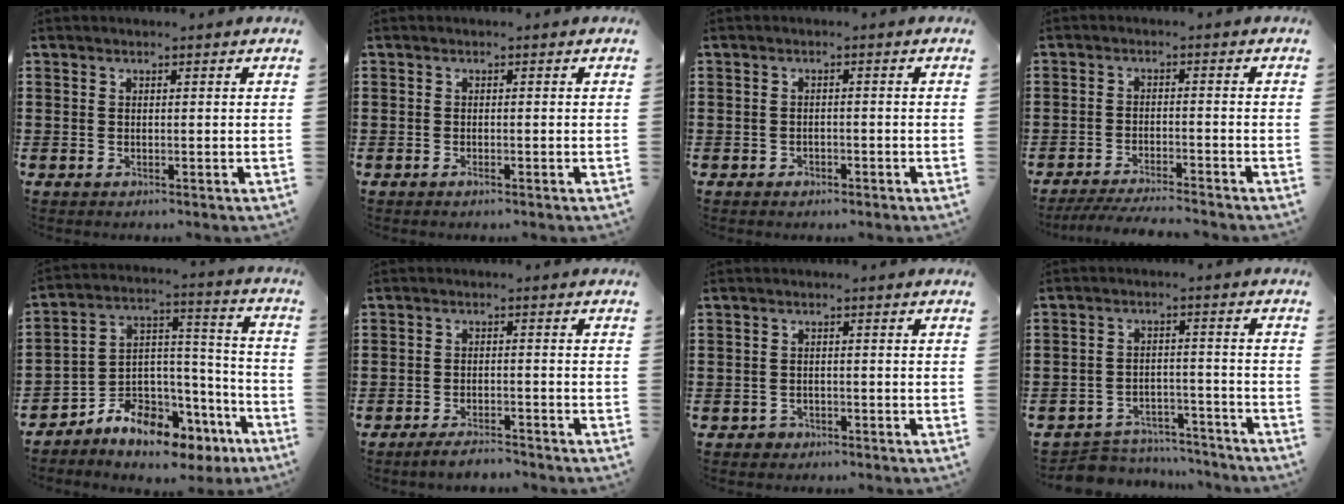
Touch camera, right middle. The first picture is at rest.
{"total": 0.6, "force": [-0.3, 0.1, 0.4], "torque": [-0.009, -0.002, -0.006]}
{"total": 1.0, "force": [-0.8, 0.6, 0.1], "torque": [-0.005, 0.001, -0.018]}
{"total": 3.9, "force": [-3.8, -0.1, 1.1], "torque": [-0.024, -0.006, -0.077]}
{"total": 8.1, "force": [-7.2, 3.4, 1.3], "torque": [-0.035, 0.015, -0.136]}
{"total": 2.7, "force": [-2.5, 0.3, 1.0], "torque": [-0.017, 0.002, -0.049]}
{"total": 1.0, "force": [-0.8, 0.7, 0.1], "torque": [-0.004, 0.000, -0.018]}
{"total": 4.9, "force": [-4.9, 0.8, 0.0], "torque": [-0.002, 0.011, -0.101]}